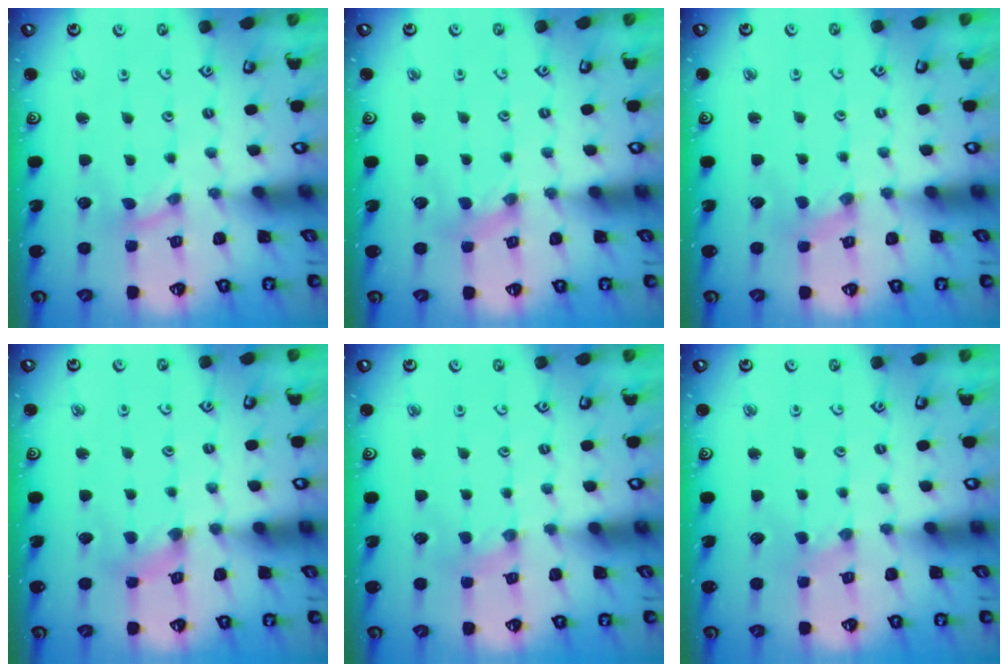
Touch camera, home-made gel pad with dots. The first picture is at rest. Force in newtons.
{"total": 1.0, "press": 1.0, "slide": 0.2}
{"total": 0.0}
{"total": 2.3, "press": 2.3, "slide": 0.3}
{"total": 2.2, "press": 2.1, "slide": 0.4}
{"total": 0.0}